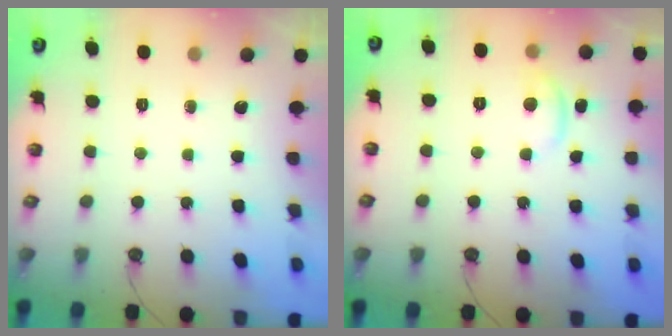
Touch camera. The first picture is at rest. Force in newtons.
{"total": 0.0}